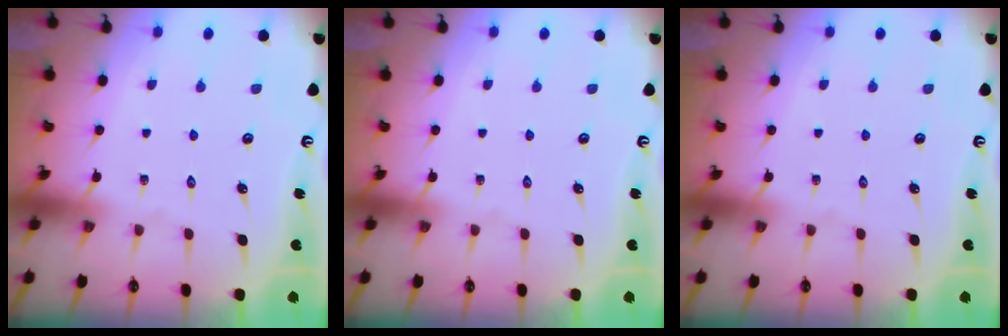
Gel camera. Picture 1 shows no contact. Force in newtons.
{"total": 0.0}
{"total": 0.0}